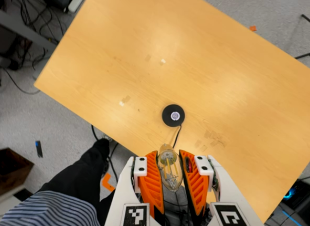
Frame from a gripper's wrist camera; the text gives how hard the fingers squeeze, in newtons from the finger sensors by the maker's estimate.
{"total": 24.3, "left": 26.9, "right": 21.7}